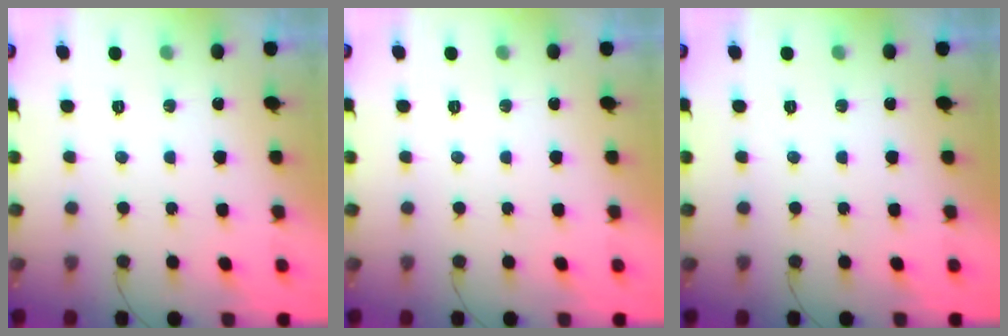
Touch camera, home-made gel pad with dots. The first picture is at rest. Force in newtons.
{"total": 0.0}
{"total": 0.0}